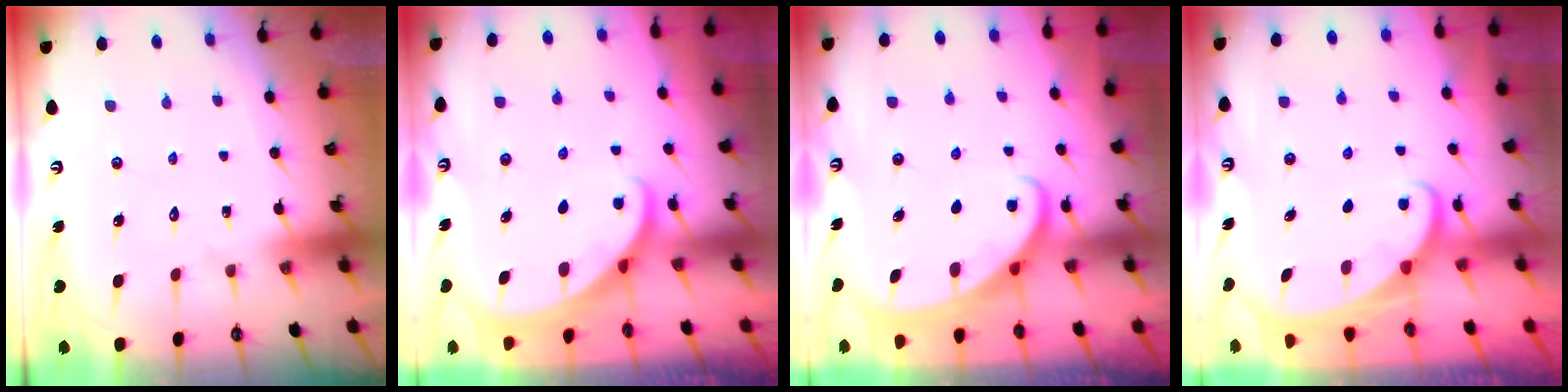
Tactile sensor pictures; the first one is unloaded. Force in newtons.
{"total": 1.8, "press": 1.7, "slide": 0.0}
{"total": 2.5, "press": 2.5, "slide": 0.3}
{"total": 2.2, "press": 2.2, "slide": 0.3}